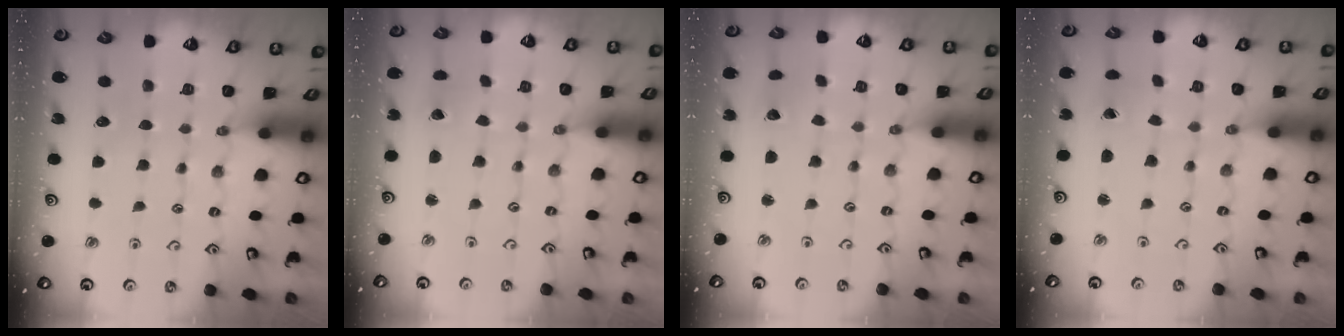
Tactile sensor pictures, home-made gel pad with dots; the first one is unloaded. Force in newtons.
{"total": 1.8, "press": 1.7, "slide": 0.1}
{"total": 2.0, "press": 2.0, "slide": 0.2}
{"total": 0.0}